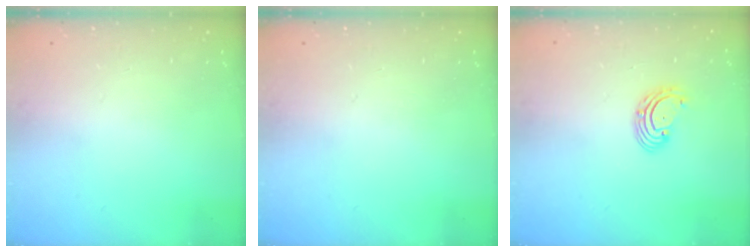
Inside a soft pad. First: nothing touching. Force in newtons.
{"total": 0.0}
{"total": 2.7, "press": 2.7, "slide": 0.3}